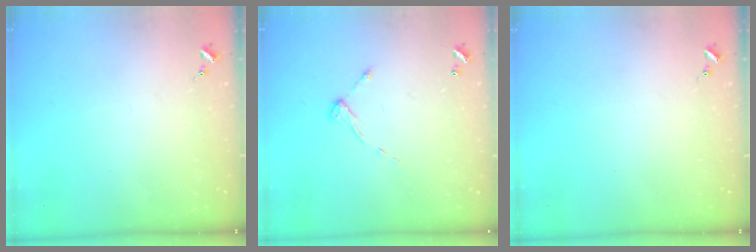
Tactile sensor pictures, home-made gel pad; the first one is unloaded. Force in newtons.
{"total": 6.9, "press": 6.9, "slide": 0.5}
{"total": 0.0}